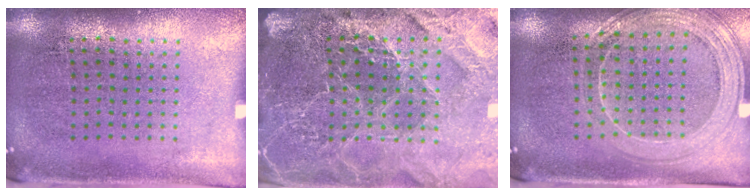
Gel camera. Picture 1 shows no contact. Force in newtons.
{"total": 4.7, "press": 4.3, "slide": 1.9}
{"total": 1.5, "press": 1.4, "slide": 0.3}